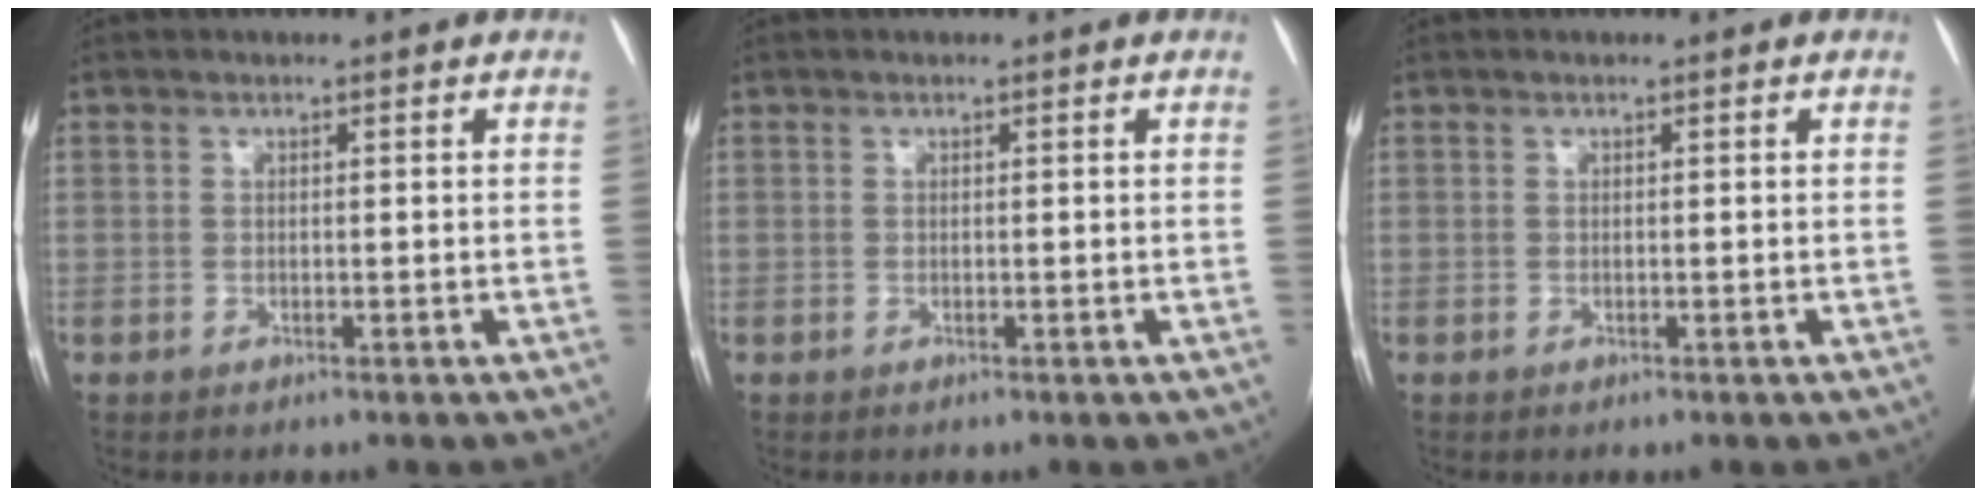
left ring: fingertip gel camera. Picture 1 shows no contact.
{"total": 0.0}
{"total": 0.0}